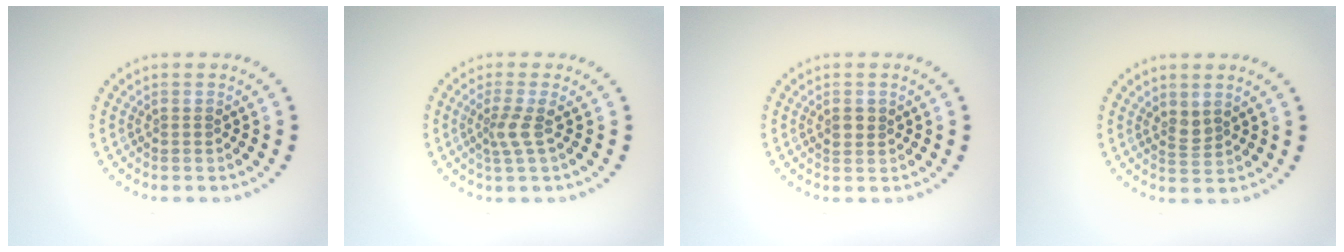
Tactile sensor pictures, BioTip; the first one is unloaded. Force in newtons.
{"total": 2.0, "press": 1.3, "slide": 1.5}
{"total": 1.3, "press": 1.2, "slide": 0.3}
{"total": 1.3, "press": 1.1, "slide": 0.7}